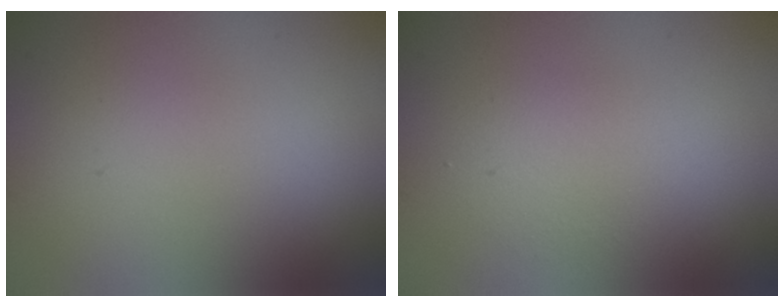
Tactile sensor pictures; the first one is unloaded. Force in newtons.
{"total": 1.5, "press": 1.5, "slide": 0.1}